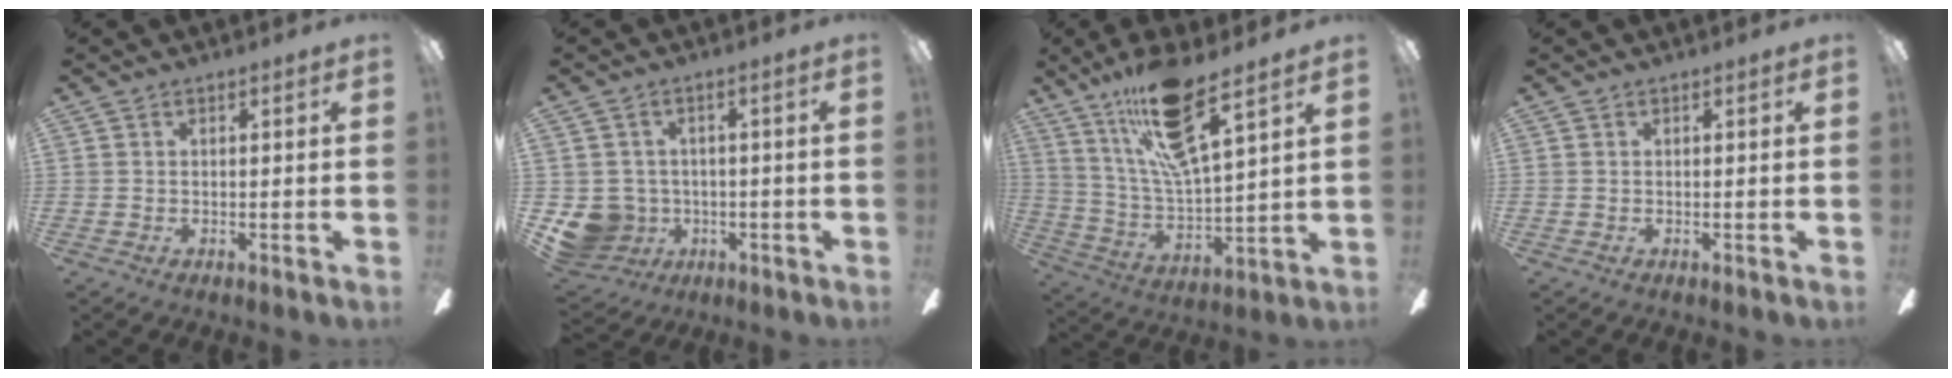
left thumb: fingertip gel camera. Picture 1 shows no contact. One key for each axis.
{"total": 7.3, "fx": -1.6, "fy": 7.0, "fz": 1.5, "tx": -0.066, "ty": 0.007, "tz": -0.025}
{"total": 17.9, "fx": 11.7, "fy": 4.2, "fz": 12.9, "tx": -0.256, "ty": -0.045, "tz": 0.193}
{"total": 0.0}